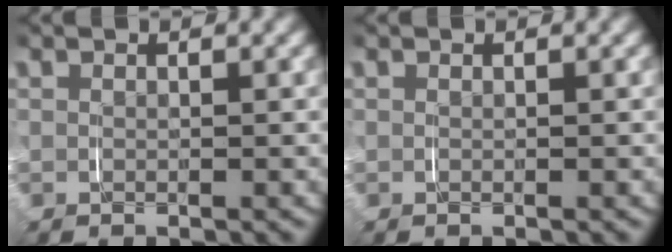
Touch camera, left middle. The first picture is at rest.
{"total": 0.0}